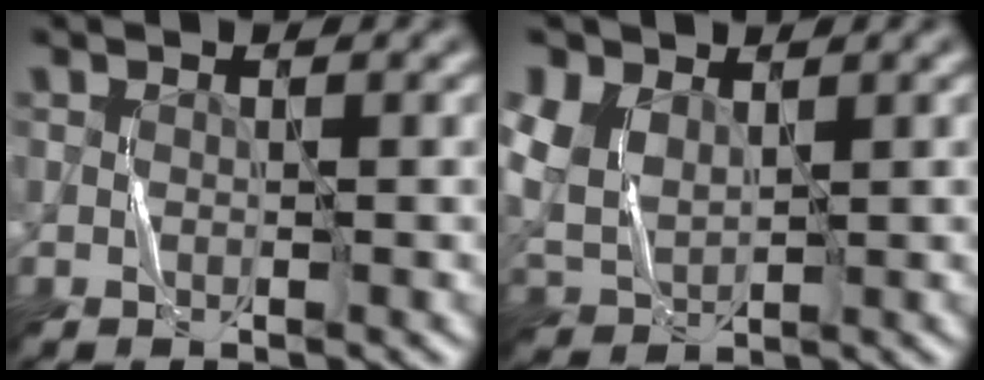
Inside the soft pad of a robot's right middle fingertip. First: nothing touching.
{"total": 4.5, "force": [1.8, 3.2, 2.6], "torque": [-0.071, -0.003, 0.040]}